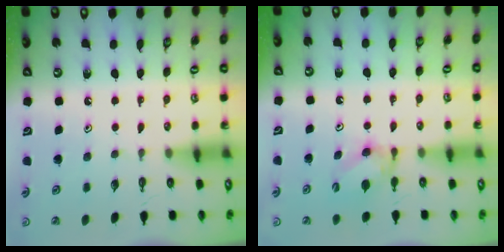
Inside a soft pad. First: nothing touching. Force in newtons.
{"total": 5.7, "press": 5.7, "slide": 0.4}